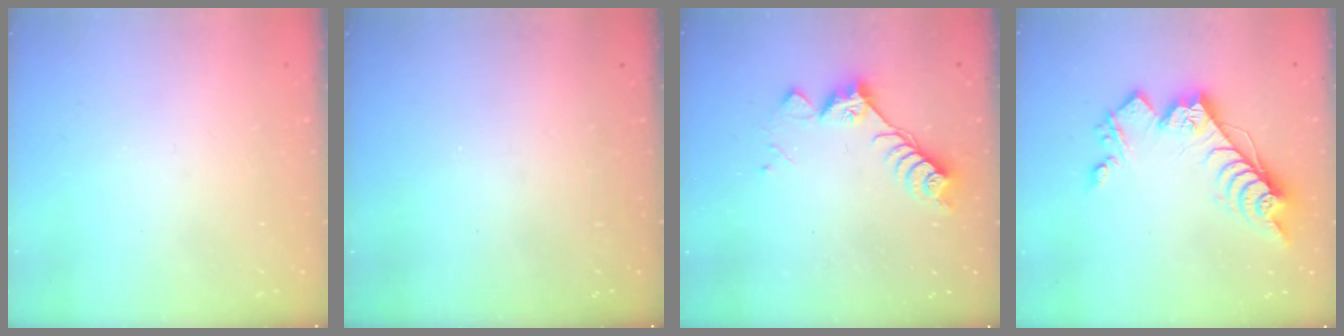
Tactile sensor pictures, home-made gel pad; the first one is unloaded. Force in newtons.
{"total": 0.0}
{"total": 9.8, "press": 9.7, "slide": 1.1}
{"total": 16.7, "press": 16.7, "slide": 0.3}